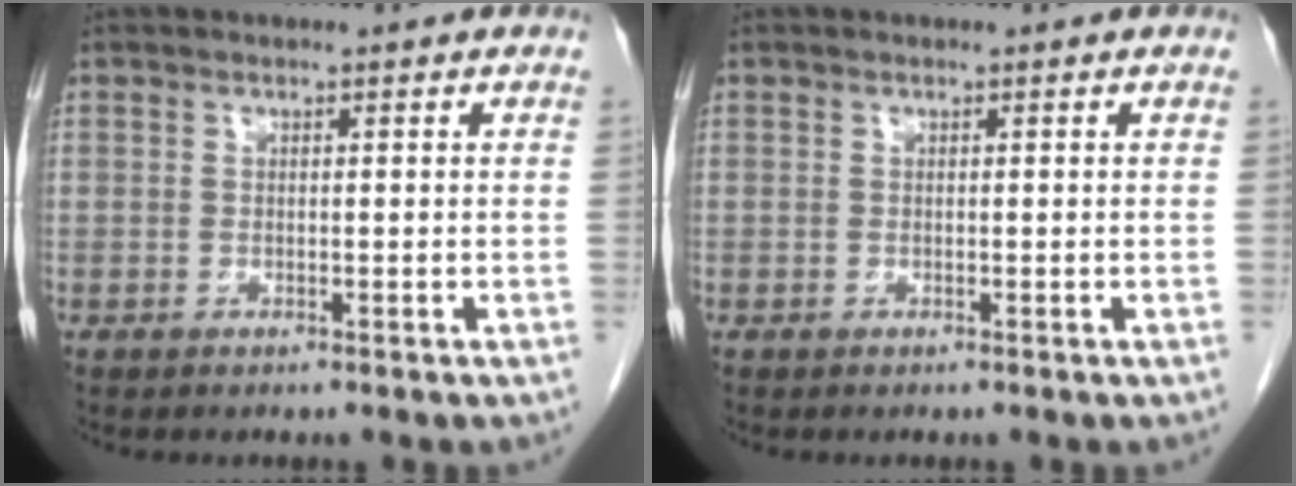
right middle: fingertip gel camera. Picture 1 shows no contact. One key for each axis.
{"total": 0.0}